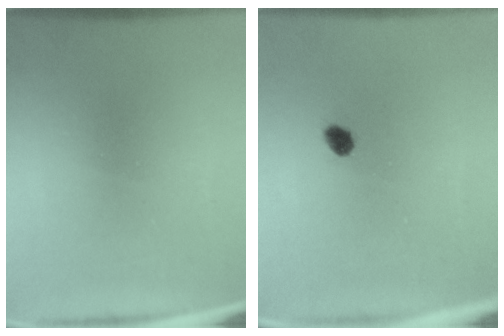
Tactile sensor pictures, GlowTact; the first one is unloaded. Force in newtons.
{"total": 2.2}